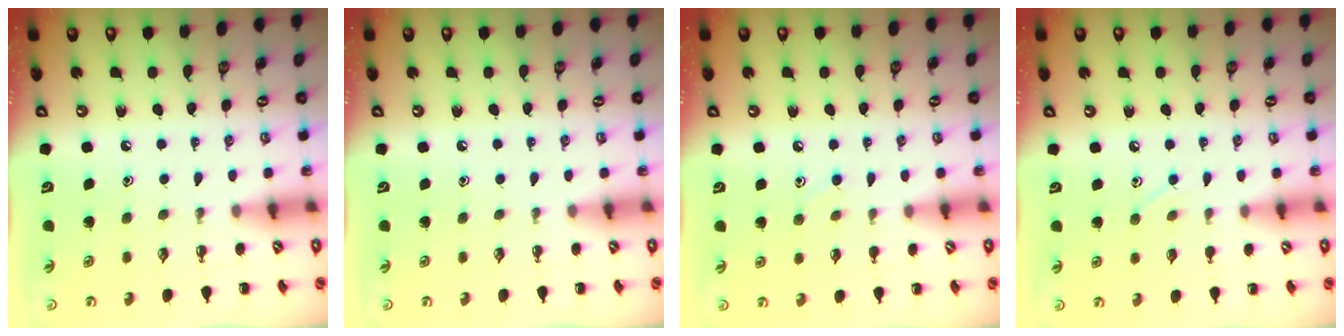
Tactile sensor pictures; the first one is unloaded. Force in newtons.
{"total": 0.0}
{"total": 6.7, "press": 6.2, "slide": 2.4}
{"total": 4.7, "press": 4.4, "slide": 1.4}